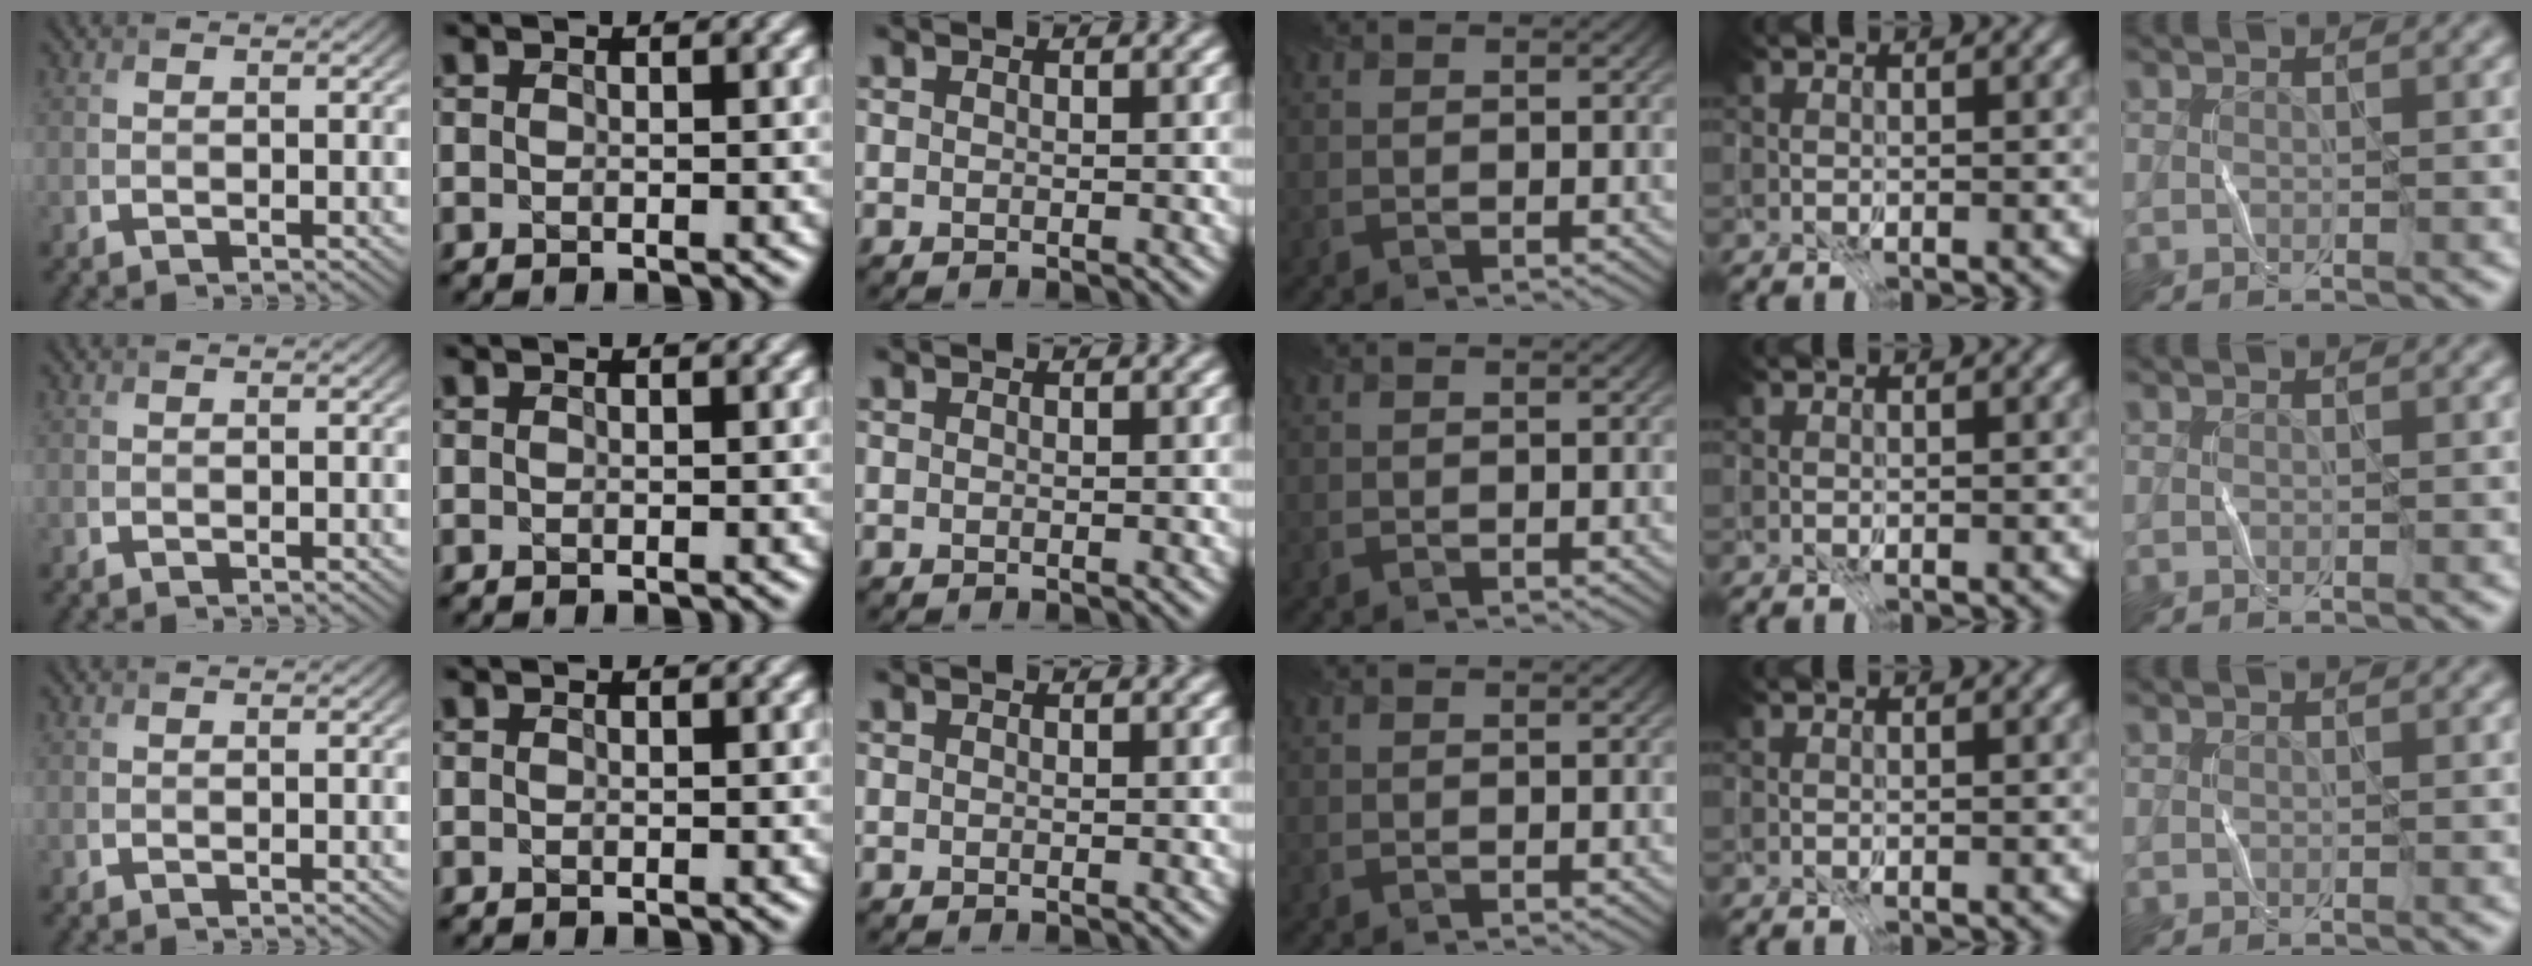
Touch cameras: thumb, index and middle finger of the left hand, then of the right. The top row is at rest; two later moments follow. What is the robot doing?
{"motion": "fold", "object": "coffee filter"}